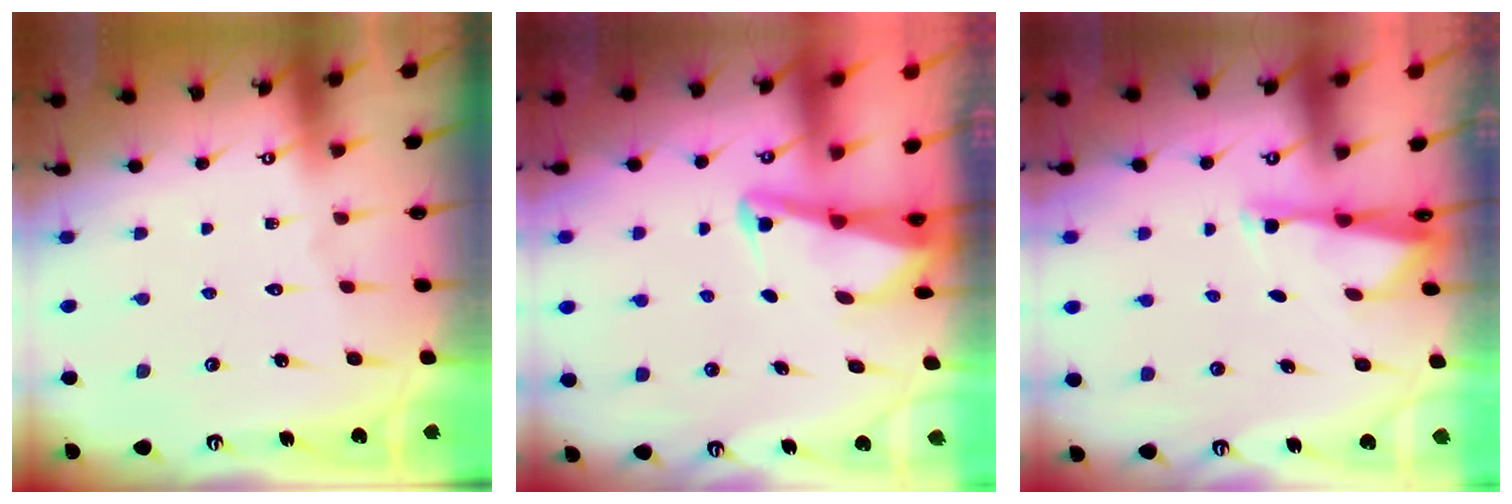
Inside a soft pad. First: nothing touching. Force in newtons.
{"total": 2.5, "press": 2.5, "slide": 0.6}
{"total": 2.7, "press": 2.7, "slide": 0.5}